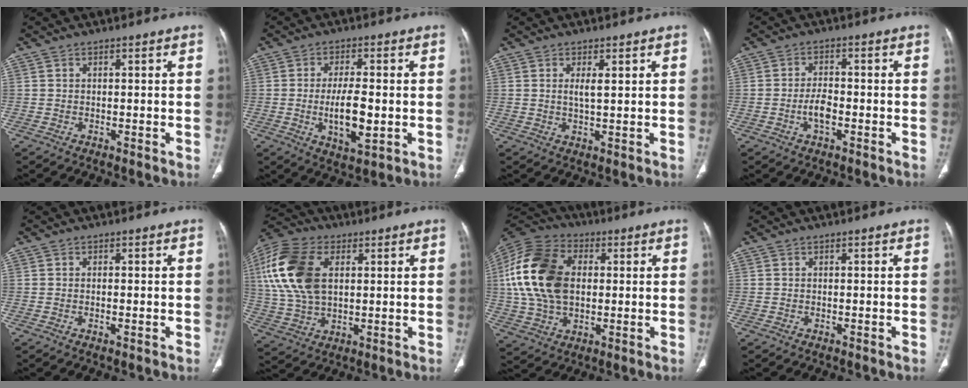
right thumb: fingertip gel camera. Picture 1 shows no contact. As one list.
[{"total": 8.7, "force": [-1.2, 3.2, 8.0], "torque": [-0.140, -0.010, -0.018]}, {"total": 2.4, "force": [0.9, 0.6, 2.2], "torque": [-0.040, -0.007, 0.017]}, {"total": 4.0, "force": [-1.3, 1.8, 3.2], "torque": [-0.057, 0.010, -0.026]}, {"total": 0.7, "force": [-0.2, 0.1, 0.7], "torque": [-0.015, -0.001, -0.004]}, {"total": 19.0, "force": [4.7, 11.7, 14.1], "torque": [-0.310, 0.003, 0.086]}, {"total": 20.0, "force": [2.2, 13.3, 14.8], "torque": [-0.295, 0.012, 0.039]}, {"total": 0.0}]